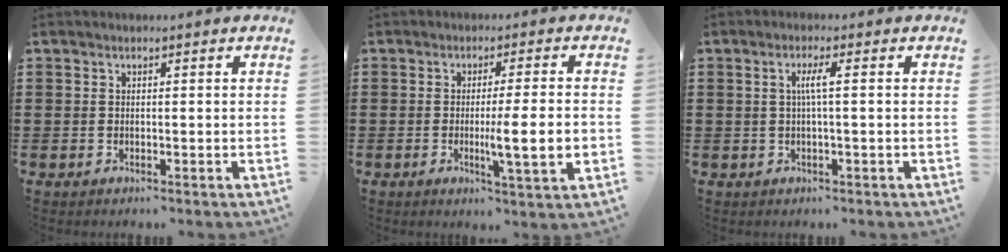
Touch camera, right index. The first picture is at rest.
{"total": 7.3, "force": [-1.1, 0.3, 7.2], "torque": [-0.111, -0.014, -0.021]}
{"total": 2.8, "force": [0.1, 0.0, 2.8], "torque": [-0.054, -0.002, -0.003]}